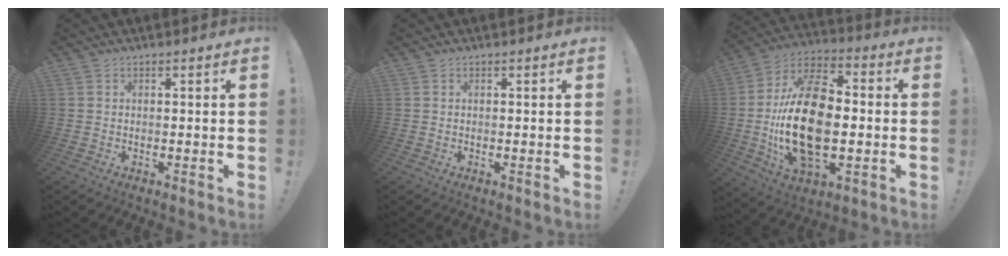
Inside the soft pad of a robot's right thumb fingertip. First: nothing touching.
{"total": 0.0}
{"total": 24.5, "force": [-2.3, 14.1, 19.8], "torque": [-0.383, 0.009, -0.036]}